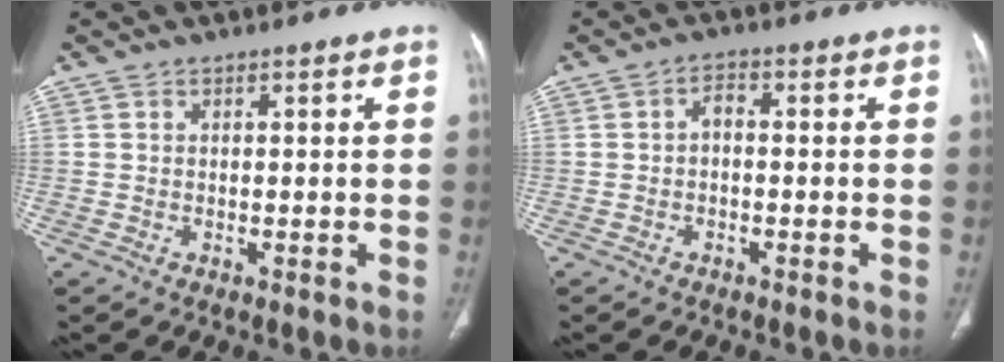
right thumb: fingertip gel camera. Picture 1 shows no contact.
{"total": 2.3, "force": [-0.4, 1.3, 1.8], "torque": [-0.025, 0.013, -0.014]}